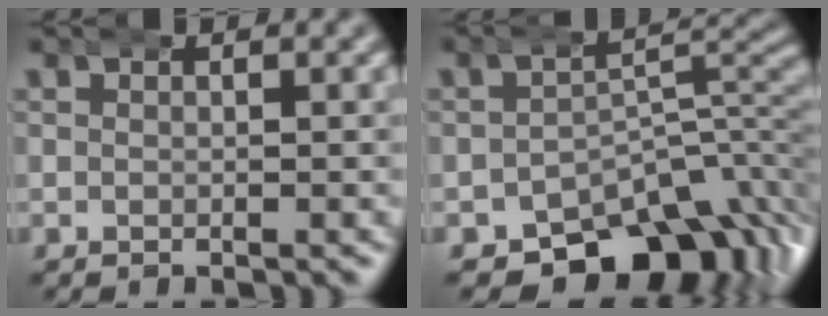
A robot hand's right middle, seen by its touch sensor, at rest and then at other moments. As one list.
[{"total": 13.4, "force": [-8.0, 7.3, 7.9], "torque": [-0.084, -0.007, -0.124]}]